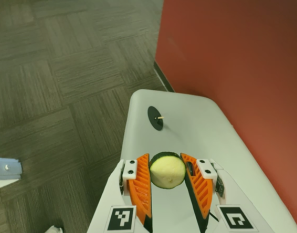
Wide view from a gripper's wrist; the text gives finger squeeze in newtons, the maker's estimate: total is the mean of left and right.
{"total": 11.3, "left": 11.5, "right": 11.1}